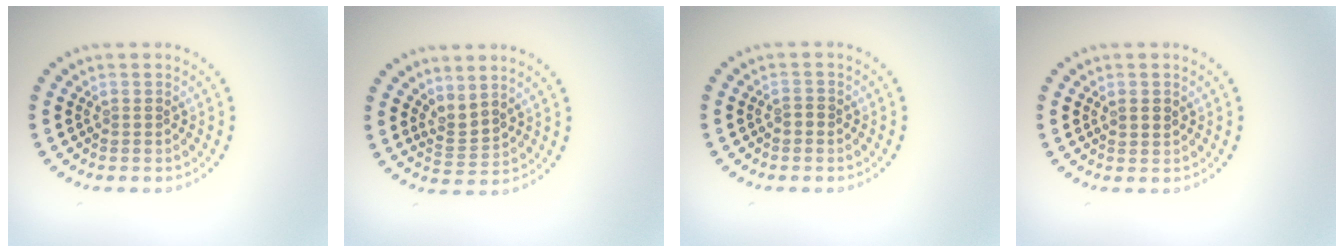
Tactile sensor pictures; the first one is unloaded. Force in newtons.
{"total": 2.3, "press": 1.5, "slide": 1.7}
{"total": 0.7, "press": 0.7, "slide": 0.2}
{"total": 1.0, "press": 1.0, "slide": 0.4}